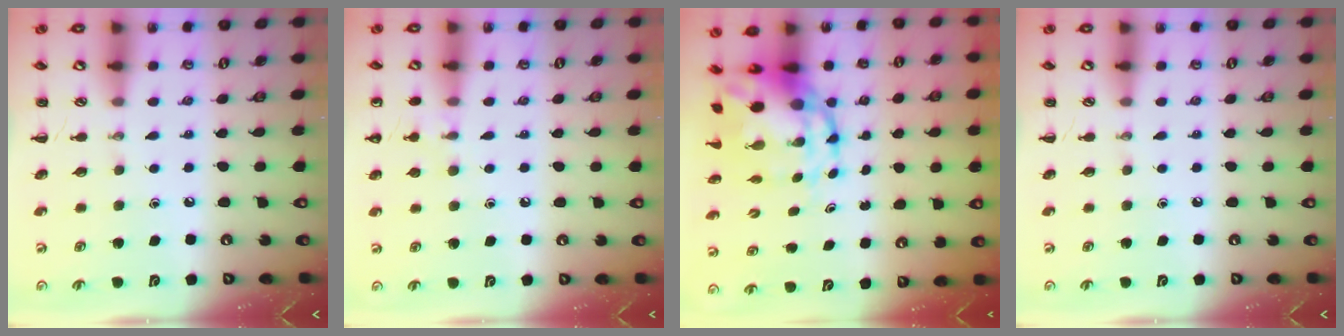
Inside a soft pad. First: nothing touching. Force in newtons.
{"total": 6.1, "press": 5.7, "slide": 2.0}
{"total": 10.0, "press": 9.7, "slide": 2.4}
{"total": 0.0}